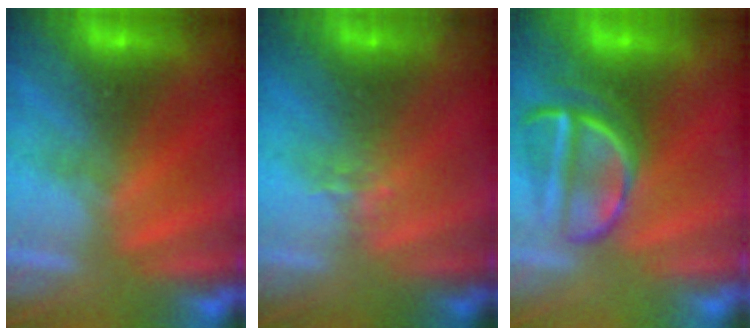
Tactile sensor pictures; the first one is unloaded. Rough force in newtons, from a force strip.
{"total": 1.6}
{"total": 3.6}